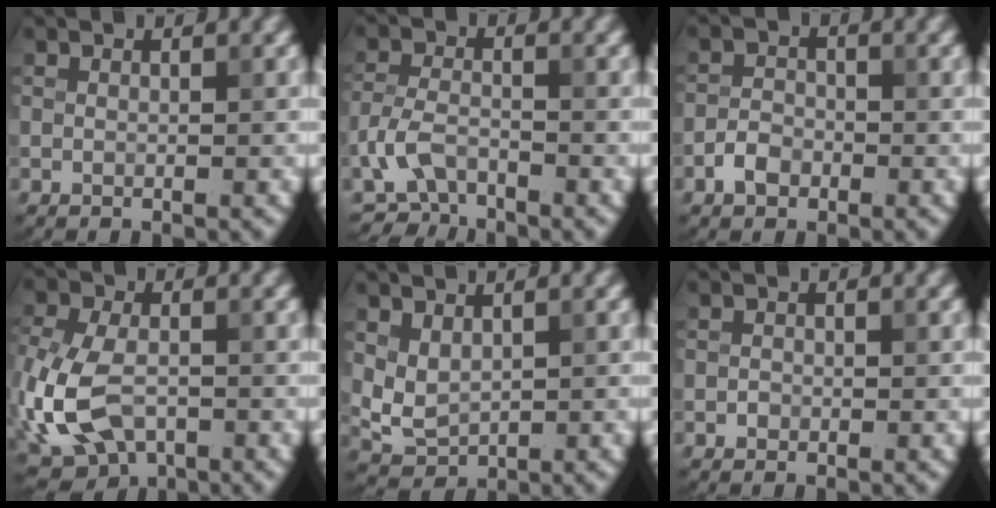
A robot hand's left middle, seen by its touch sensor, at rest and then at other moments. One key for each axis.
{"total": 3.6, "fx": -2.4, "fy": 1.9, "fz": 1.9, "tx": -0.035, "ty": 0.001, "tz": -0.058}
{"total": 2.2, "fx": -1.2, "fy": 1.5, "fz": 1.0, "tx": -0.016, "ty": 0.005, "tz": -0.028}
{"total": 9.1, "fx": -2.9, "fy": 5.8, "fz": 6.3, "tx": -0.153, "ty": -0.011, "tz": -0.064}
{"total": 2.4, "fx": 0.8, "fy": 1.7, "fz": 1.6, "tx": -0.035, "ty": -0.003, "tz": 0.023}
{"total": 0.6, "fx": -0.3, "fy": 0.5, "fz": 0.1, "tx": 0.001, "ty": -0.002, "tz": -0.006}